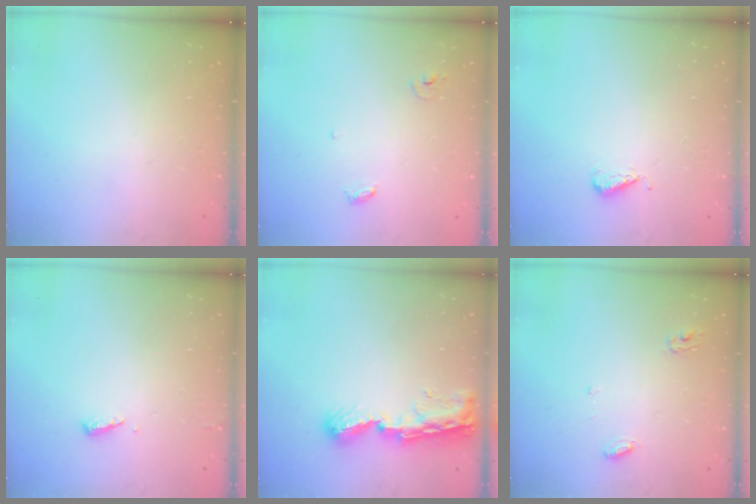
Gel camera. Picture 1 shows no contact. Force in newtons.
{"total": 3.7, "press": 3.7, "slide": 0.3}
{"total": 4.0, "press": 3.8, "slide": 1.2}
{"total": 5.1, "press": 5.1, "slide": 0.5}
{"total": 9.3, "press": 9.3, "slide": 1.0}
{"total": 4.9, "press": 4.9, "slide": 0.3}